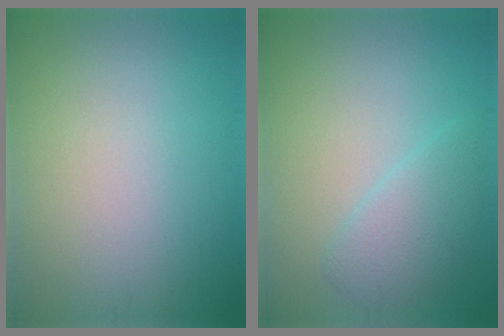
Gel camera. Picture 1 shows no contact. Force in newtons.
{"total": 2.7, "press": 2.7, "slide": 0.1}